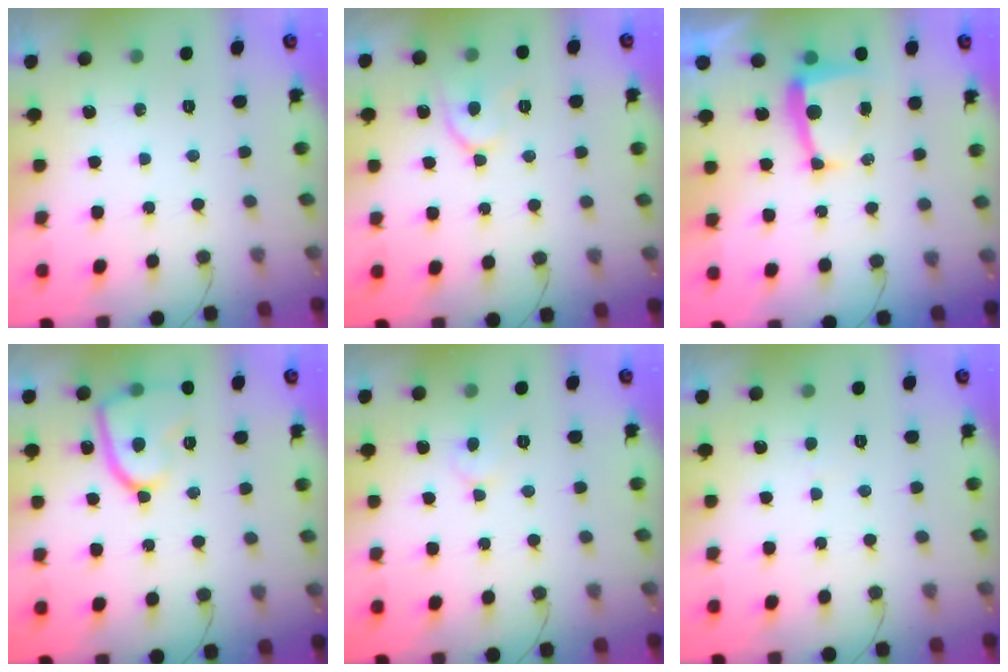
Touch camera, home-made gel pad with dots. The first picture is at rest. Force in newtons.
{"total": 9.2, "press": 9.2, "slide": 1.2}
{"total": 5.9, "press": 5.9, "slide": 0.2}
{"total": 13.7, "press": 13.6, "slide": 1.4}
{"total": 4.3, "press": 4.3, "slide": 0.4}
{"total": 1.7, "press": 1.7, "slide": 0.1}